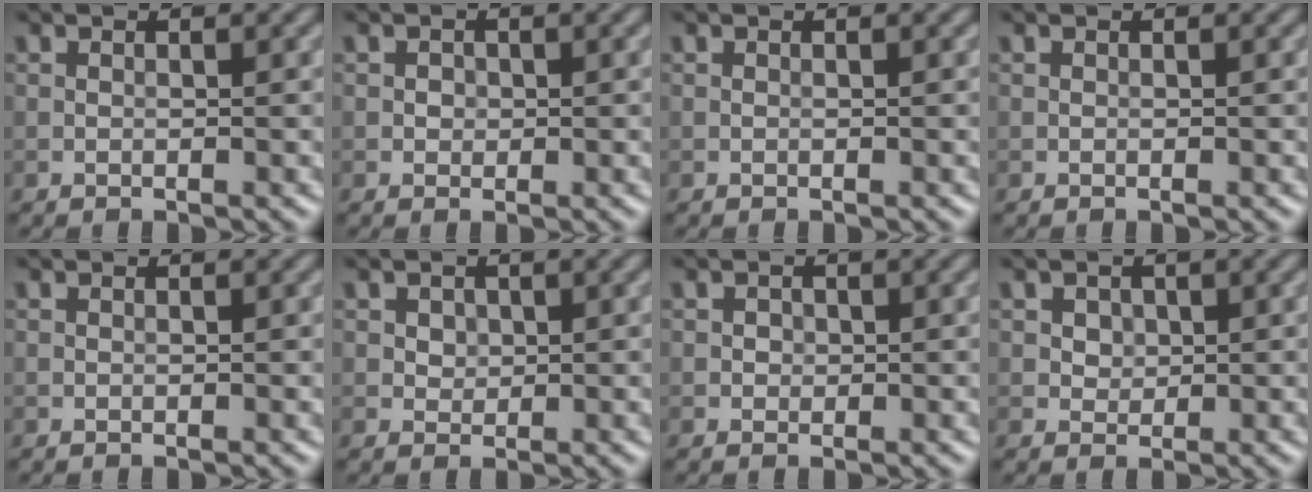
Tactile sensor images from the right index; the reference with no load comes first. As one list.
[{"total": 0.8, "force": [0.1, 0.8, 0.3], "torque": [0.000, -0.002, 0.000]}, {"total": 0.0}, {"total": 0.0}, {"total": 0.0}, {"total": 1.3, "force": [0.5, 1.1, 0.5], "torque": [-0.008, -0.002, 0.012]}, {"total": 0.7, "force": [0.1, 0.7, 0.2], "torque": [0.001, -0.003, 0.000]}, {"total": 1.7, "force": [0.7, 1.4, 0.7], "torque": [-0.013, 0.001, 0.017]}]